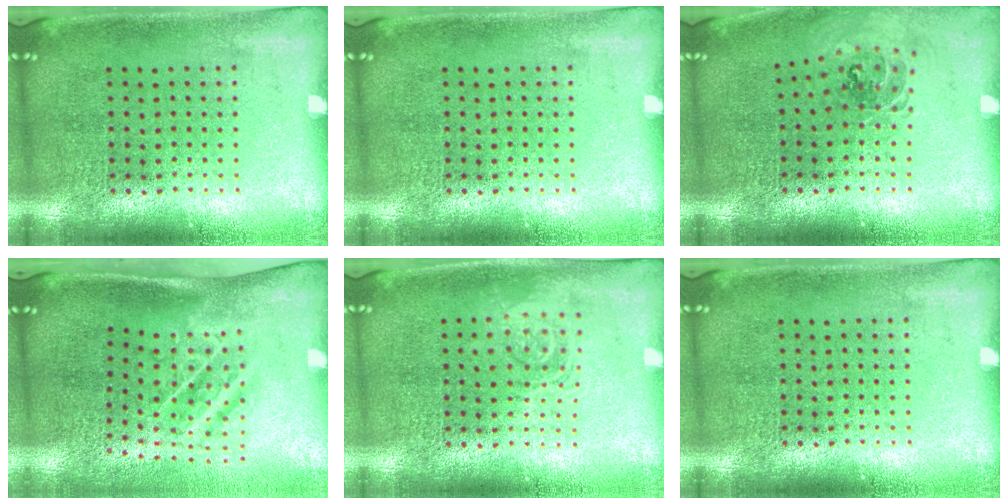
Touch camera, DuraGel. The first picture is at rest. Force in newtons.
{"total": 0.0}
{"total": 0.9, "press": 0.8, "slide": 0.2}
{"total": 2.0, "press": 1.2, "slide": 1.6}
{"total": 1.3, "press": 1.2, "slide": 0.3}
{"total": 0.0}